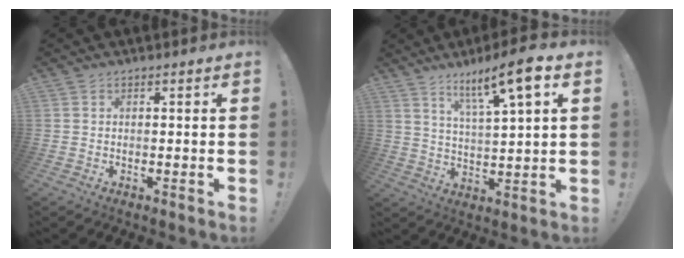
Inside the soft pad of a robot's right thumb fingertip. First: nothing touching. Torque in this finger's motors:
{"motor_torque": [0.65, 0.76, 0.20, 0.06, 0.06]}